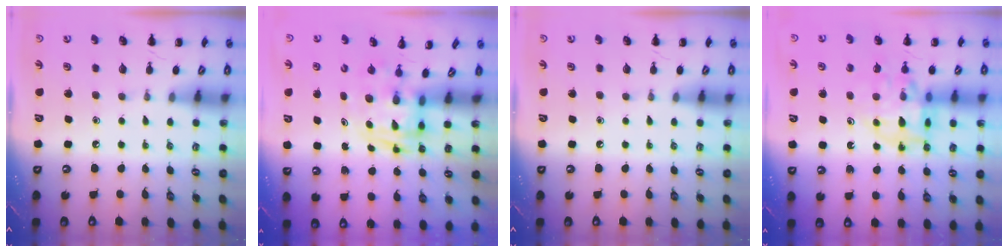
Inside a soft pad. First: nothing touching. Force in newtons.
{"total": 2.8, "press": 2.8, "slide": 0.5}
{"total": 0.0}
{"total": 12.8, "press": 12.5, "slide": 3.1}